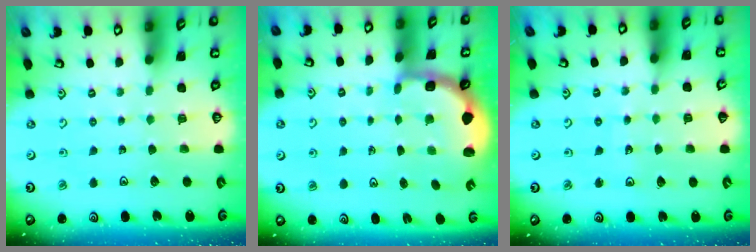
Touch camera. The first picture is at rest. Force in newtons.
{"total": 2.1, "press": 2.0, "slide": 0.6}
{"total": 4.1, "press": 4.1, "slide": 0.3}